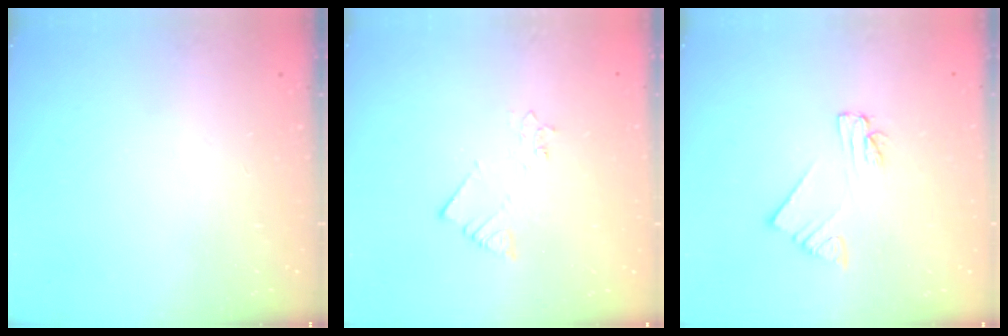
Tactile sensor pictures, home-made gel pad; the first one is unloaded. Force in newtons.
{"total": 2.1, "press": 2.1, "slide": 0.4}
{"total": 2.0, "press": 2.0, "slide": 0.1}